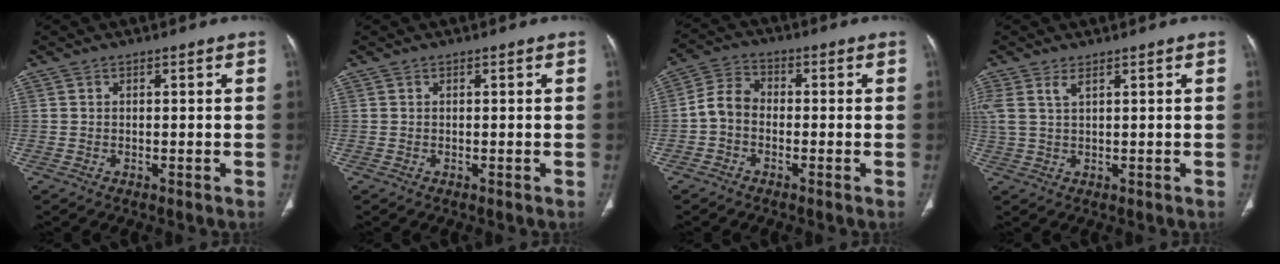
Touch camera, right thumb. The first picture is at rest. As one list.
[{"total": 0.0}, {"total": 5.6, "force": [-1.3, 4.2, 3.4], "torque": [-0.058, 0.021, -0.039]}, {"total": 3.4, "force": [1.8, 1.1, 2.7], "torque": [-0.074, 0.006, 0.048]}]